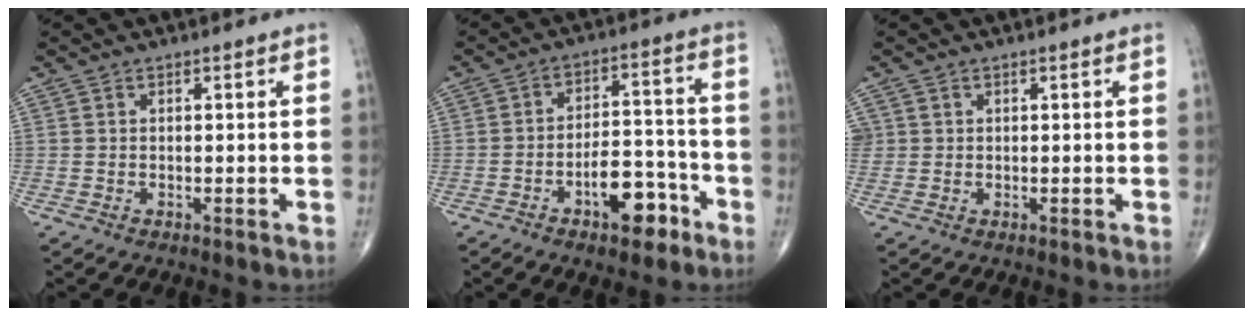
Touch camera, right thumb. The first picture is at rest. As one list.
[{"total": 10.0, "force": [-5.2, 4.8, 7.1], "torque": [-0.087, 0.046, -0.078]}, {"total": 1.4, "force": [0.4, 1.3, 0.3], "torque": [0.007, 0.003, 0.007]}]